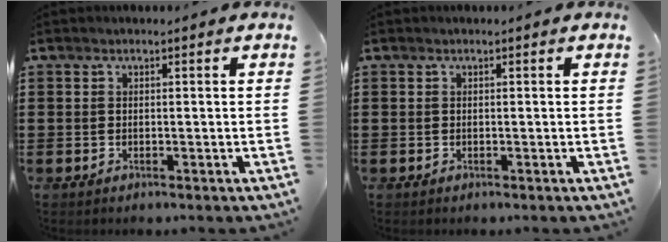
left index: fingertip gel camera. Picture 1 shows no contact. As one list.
[{"total": 0.0}]